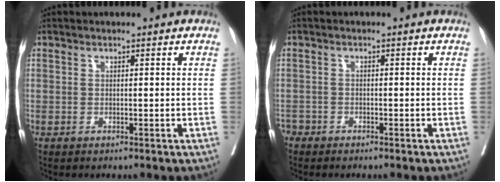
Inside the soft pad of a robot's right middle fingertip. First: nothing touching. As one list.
[{"total": 1.7, "force": [-1.5, 0.8, -0.1], "torque": [0.004, 0.002, -0.030]}]